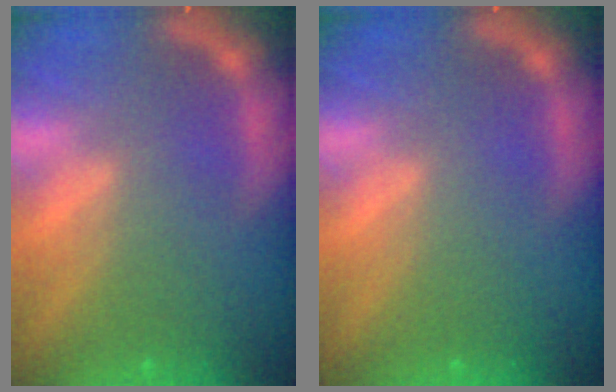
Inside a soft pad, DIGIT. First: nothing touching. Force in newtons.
{"total": 0.0}